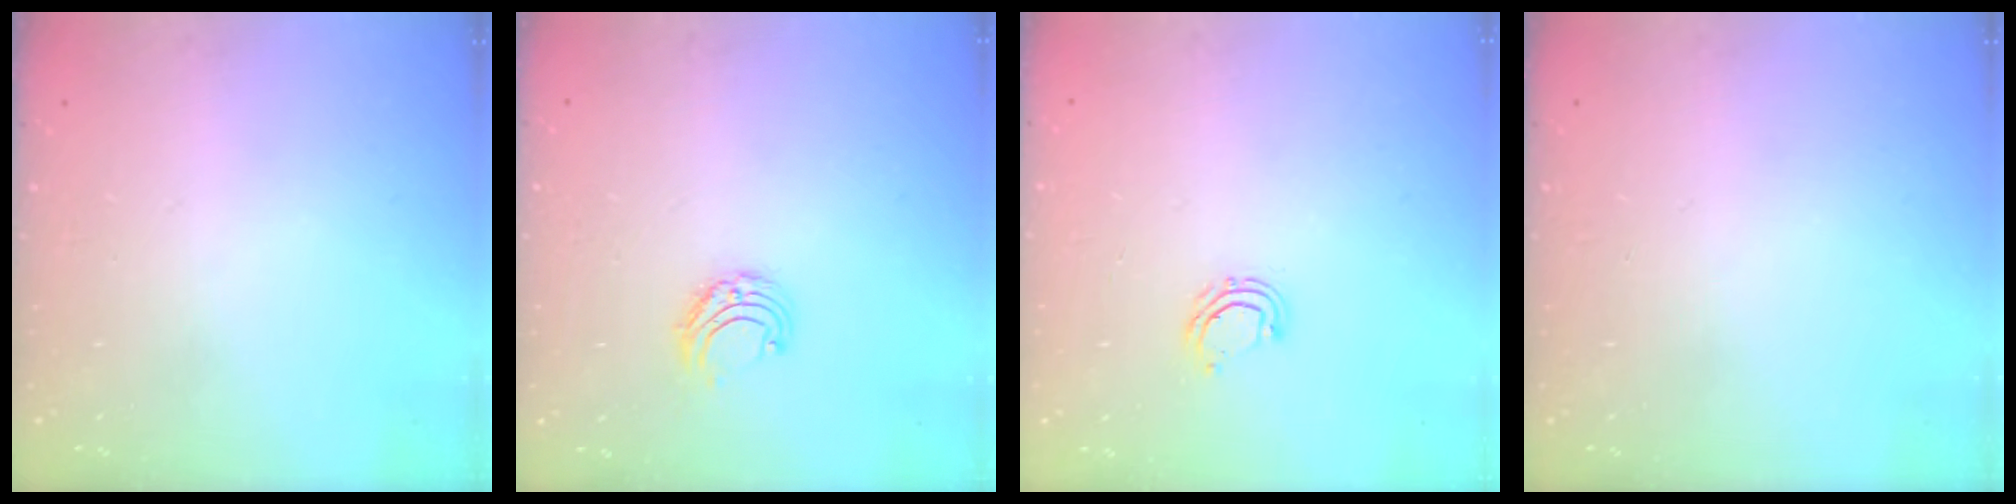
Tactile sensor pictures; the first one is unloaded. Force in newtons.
{"total": 6.3, "press": 6.3, "slide": 0.5}
{"total": 5.6, "press": 5.4, "slide": 1.4}
{"total": 0.0}